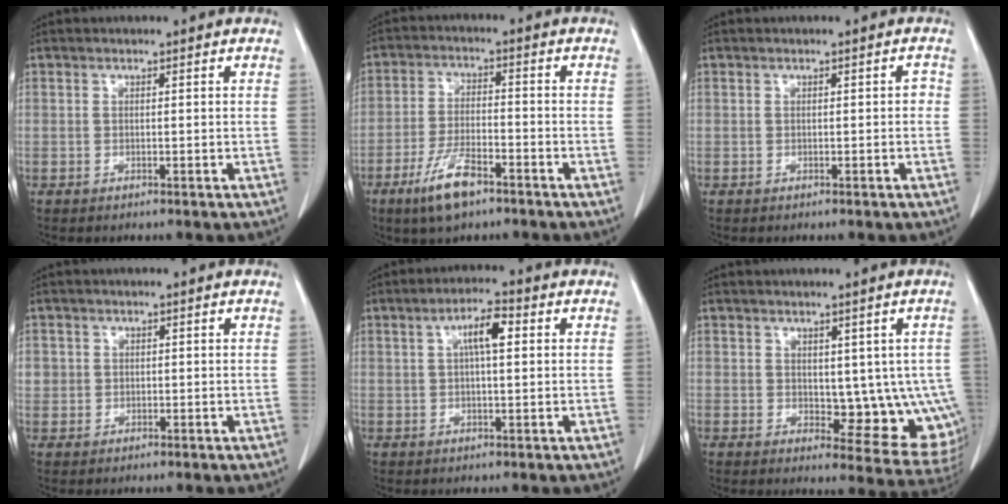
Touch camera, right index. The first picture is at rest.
{"total": 8.0, "force": [-5.1, 2.2, 5.8], "torque": [-0.116, -0.010, -0.090]}
{"total": 0.9, "force": [-0.2, 0.5, 0.7], "torque": [-0.002, 0.004, -0.004]}
{"total": 2.0, "force": [0.3, 2.0, 0.2], "torque": [0.008, 0.006, 0.007]}
{"total": 5.1, "force": [1.4, 1.1, 4.8], "torque": [-0.086, 0.013, 0.023]}
{"total": 10.1, "force": [0.0, 5.2, 8.7], "torque": [-0.079, -0.004, 0.013]}